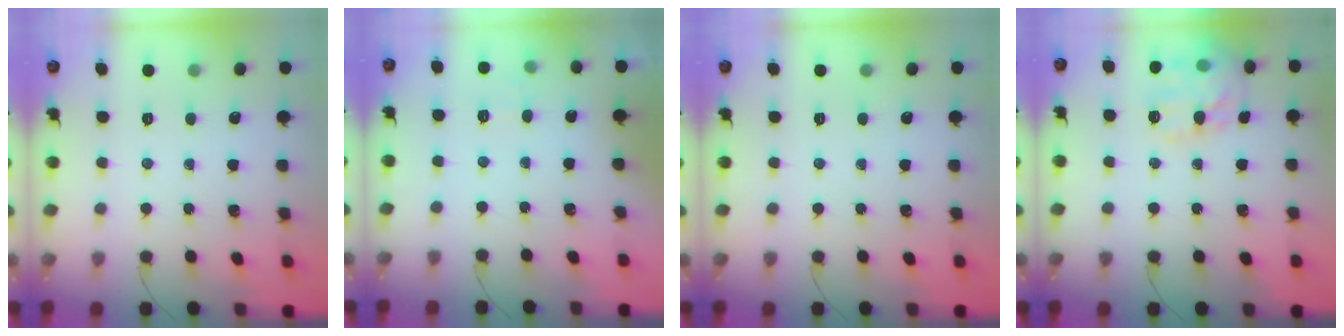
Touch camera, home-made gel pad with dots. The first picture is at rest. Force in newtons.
{"total": 2.8, "press": 2.5, "slide": 1.3}
{"total": 0.0}
{"total": 14.9, "press": 14.9, "slide": 0.7}